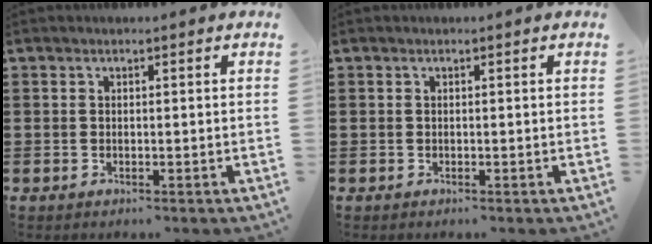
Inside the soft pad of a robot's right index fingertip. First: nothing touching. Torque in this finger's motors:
{"motor_torque": [0.24, -0.28, -0.01, -0.01]}